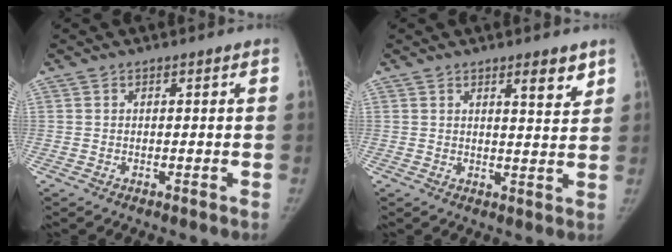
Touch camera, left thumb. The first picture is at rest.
{"total": 4.9, "force": [3.2, 1.1, 3.5], "torque": [-0.041, -0.023, 0.045]}